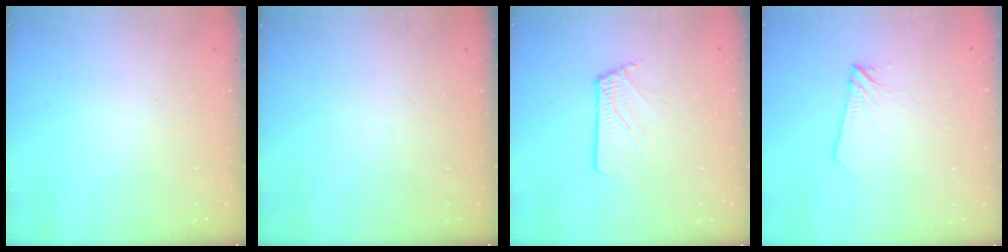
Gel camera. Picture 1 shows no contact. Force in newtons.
{"total": 0.0}
{"total": 2.4, "press": 2.4, "slide": 0.1}
{"total": 3.7, "press": 3.7, "slide": 0.4}